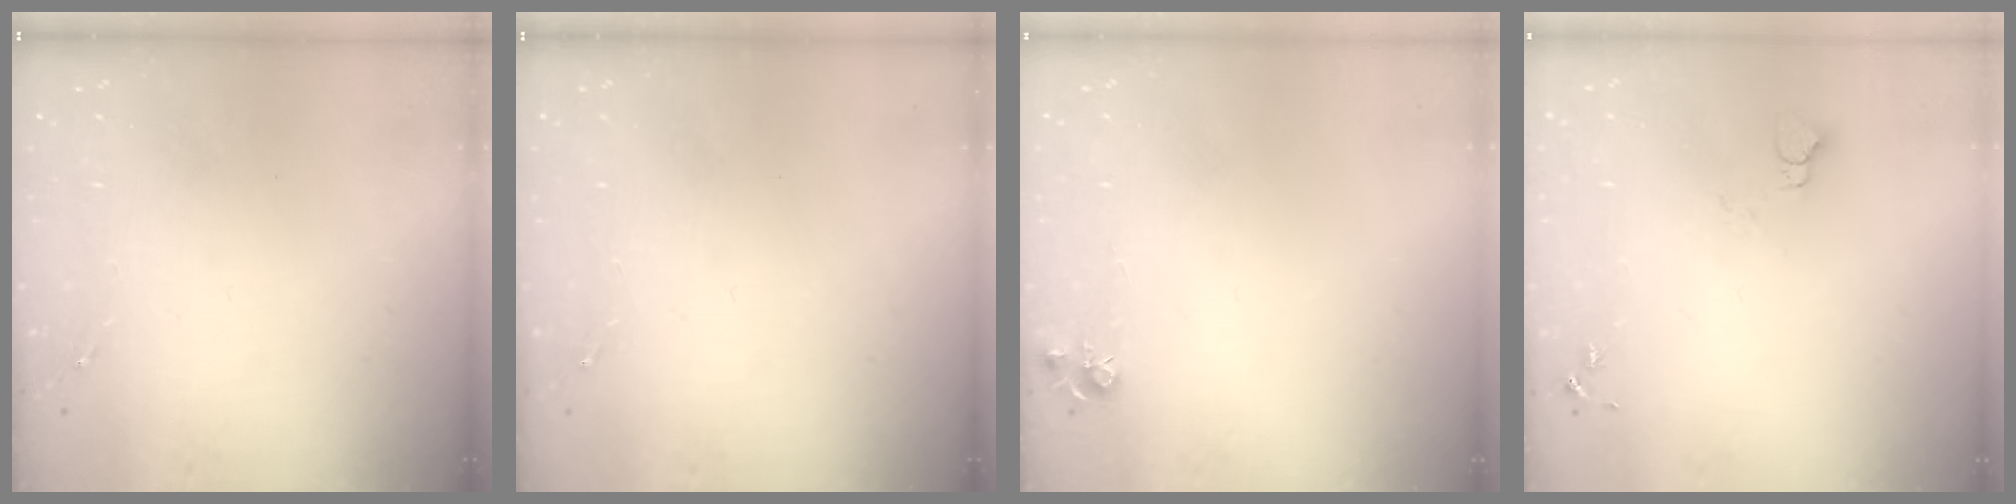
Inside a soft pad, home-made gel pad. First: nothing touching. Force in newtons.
{"total": 0.0}
{"total": 5.1, "press": 5.0, "slide": 0.5}
{"total": 3.9, "press": 3.9, "slide": 0.4}